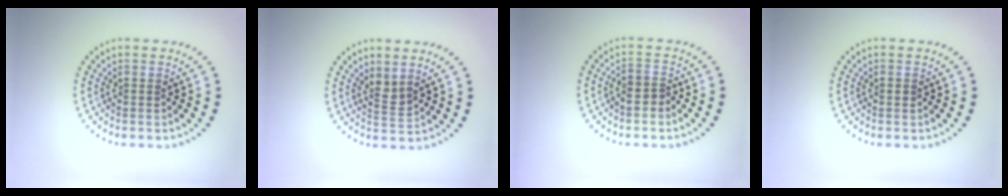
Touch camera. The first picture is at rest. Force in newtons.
{"total": 1.7, "press": 1.3, "slide": 1.1}
{"total": 1.5, "press": 1.4, "slide": 0.6}
{"total": 0.5, "press": 0.5, "slide": 0.0}